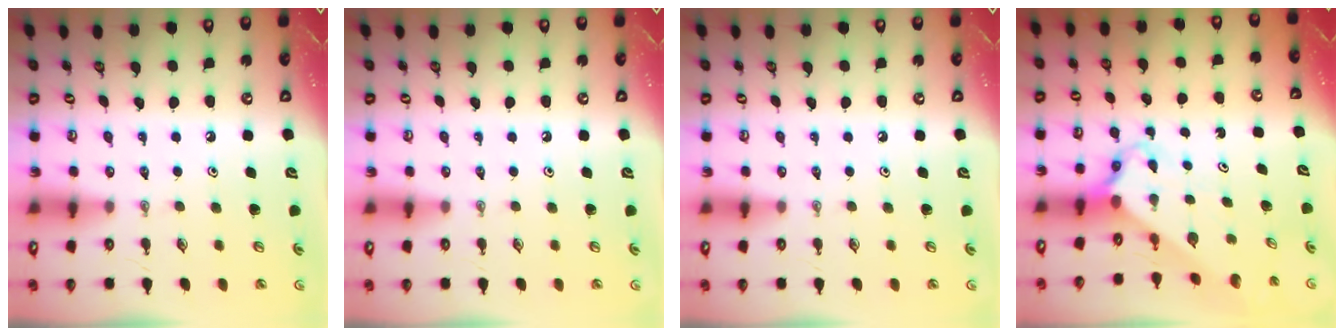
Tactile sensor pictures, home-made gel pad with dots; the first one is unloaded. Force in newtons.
{"total": 0.0}
{"total": 0.0}
{"total": 2.5, "press": 2.5, "slide": 0.2}